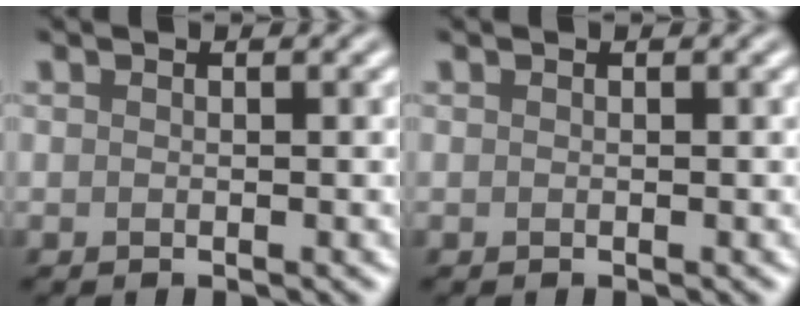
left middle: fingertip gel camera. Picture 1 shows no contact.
{"total": 0.0}